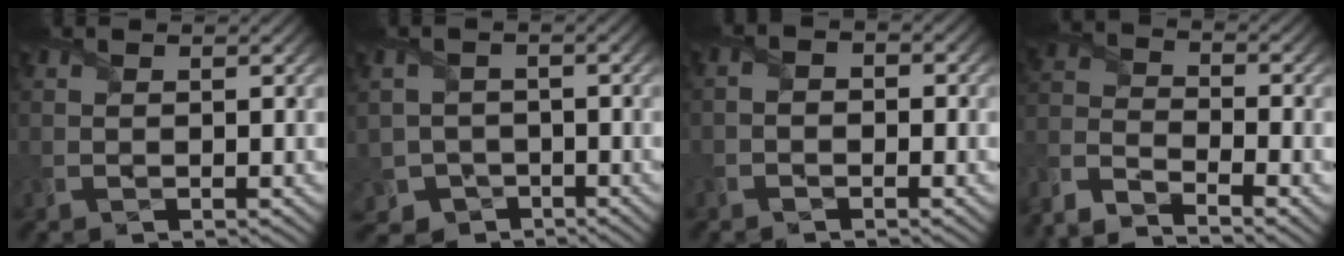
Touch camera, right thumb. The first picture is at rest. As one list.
[{"total": 5.5, "force": [-2.9, 4.6, 0.9], "torque": [-0.036, -0.017, -0.060]}, {"total": 1.7, "force": [-1.0, 1.2, 0.8], "torque": [-0.002, 0.004, -0.028]}, {"total": 9.0, "force": [-7.5, 2.4, 4.4], "torque": [-0.108, -0.019, -0.161]}]